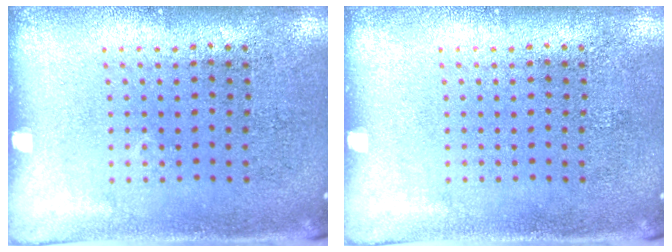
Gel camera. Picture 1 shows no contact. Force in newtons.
{"total": 0.0}